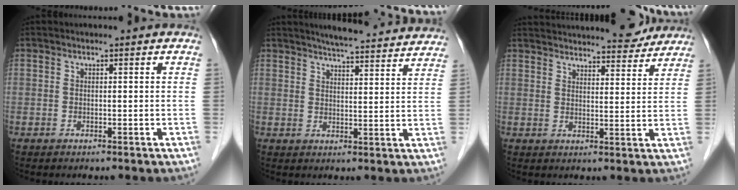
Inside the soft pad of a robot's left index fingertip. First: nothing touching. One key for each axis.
{"total": 15.9, "fx": 14.9, "fy": 1.4, "fz": 5.4, "tx": -0.071, "ty": 0.001, "tz": 0.181}
{"total": 17.6, "fx": 16.8, "fy": 3.1, "fz": 4.4, "tx": -0.060, "ty": 0.013, "tz": 0.220}